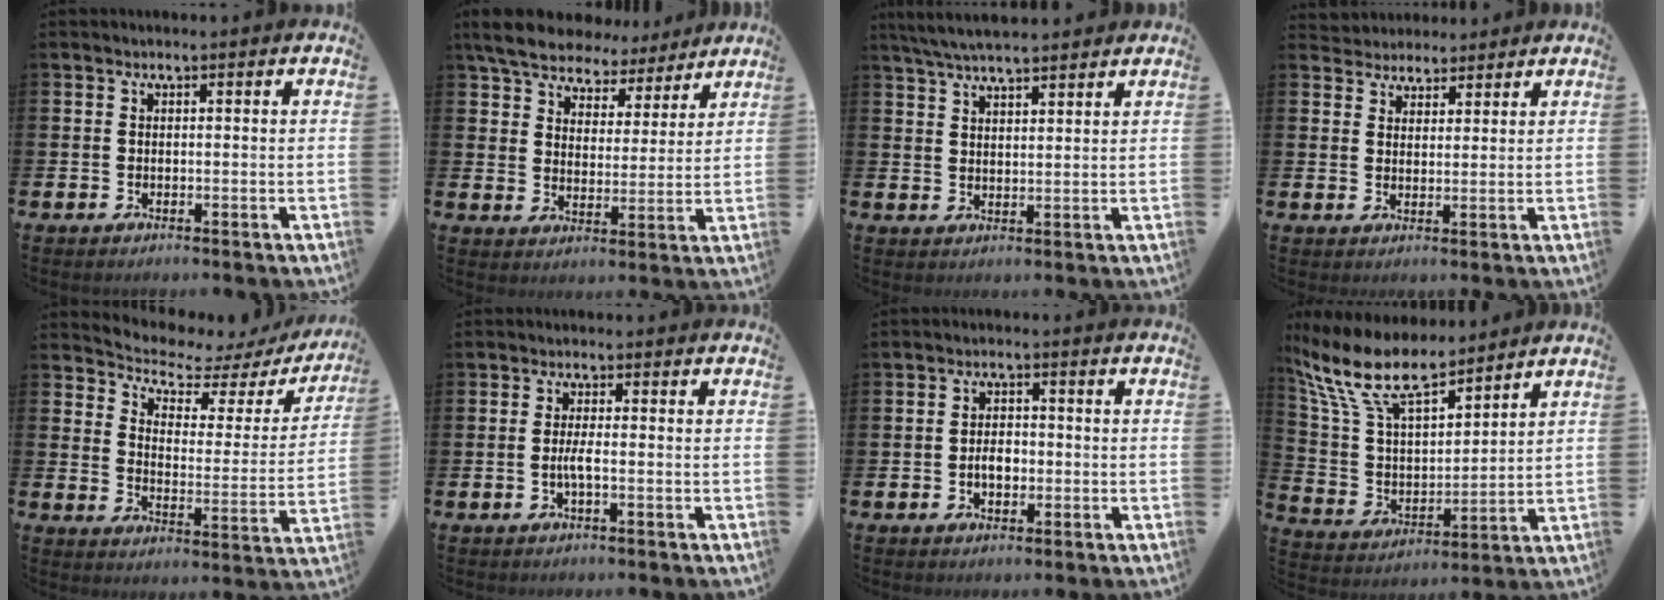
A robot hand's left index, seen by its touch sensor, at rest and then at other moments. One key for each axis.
{"total": 7.7, "fx": 7.0, "fy": 2.9, "fz": 1.7, "tx": -0.067, "ty": -0.038, "tz": 0.125}
{"total": 5.7, "fx": 5.3, "fy": 0.7, "fz": 2.0, "tx": -0.046, "ty": -0.014, "tz": 0.097}
{"total": 3.7, "fx": 3.4, "fy": 1.2, "fz": -0.7, "tx": -0.005, "ty": -0.013, "tz": 0.064}
{"total": 4.8, "fx": 4.3, "fy": 1.8, "fz": 1.4, "tx": -0.050, "ty": -0.035, "tz": 0.064}
{"total": 1.7, "fx": -0.5, "fy": 0.2, "fz": 1.6, "tx": -0.039, "ty": 0.003, "tz": -0.009}
{"total": 2.8, "fx": -0.7, "fy": 1.8, "fz": 2.1, "tx": -0.021, "ty": -0.003, "tz": -0.018}
{"total": 11.7, "fx": 9.4, "fy": 3.6, "fz": 5.9, "tx": -0.156, "ty": -0.043, "tz": 0.172}